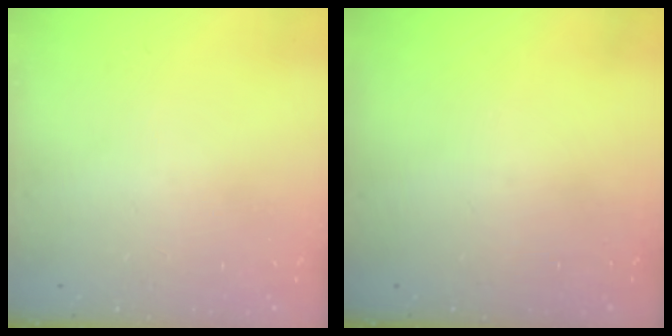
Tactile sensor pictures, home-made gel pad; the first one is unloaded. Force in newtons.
{"total": 0.0}